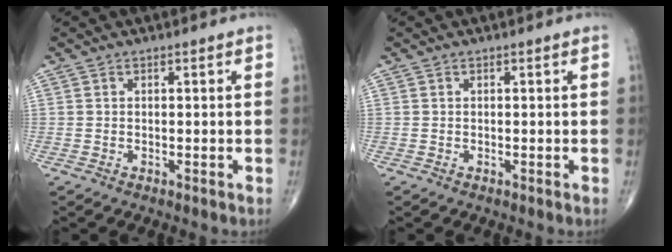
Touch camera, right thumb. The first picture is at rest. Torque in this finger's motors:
{"motor_torque": [0.00, 0.00, 0.00, 0.00, 0.00]}